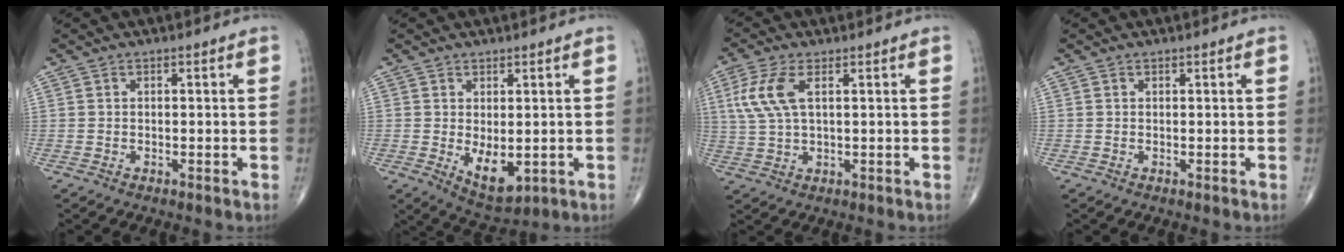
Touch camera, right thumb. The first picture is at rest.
{"total": 6.9, "force": [-0.8, 3.5, 5.8], "torque": [-0.076, -0.013, 0.004]}
{"total": 7.6, "force": [2.3, 3.3, 6.4], "torque": [-0.161, 0.006, 0.048]}
{"total": 0.0}